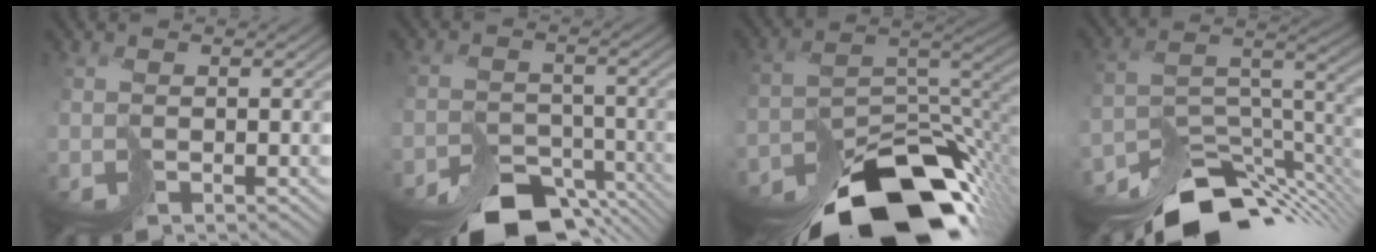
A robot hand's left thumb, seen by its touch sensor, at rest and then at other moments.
{"total": 9.5, "force": [-8.4, 3.5, 2.6], "torque": [-0.020, -0.014, -0.118]}
{"total": 17.9, "force": [-14.2, 6.8, 8.5], "torque": [-0.130, -0.037, -0.196]}
{"total": 12.4, "force": [-10.4, 3.9, 5.7], "torque": [-0.098, -0.014, -0.155]}